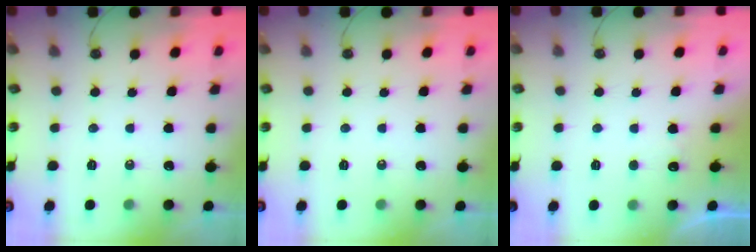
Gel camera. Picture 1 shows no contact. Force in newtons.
{"total": 0.0}
{"total": 2.8, "press": 2.6, "slide": 1.0}